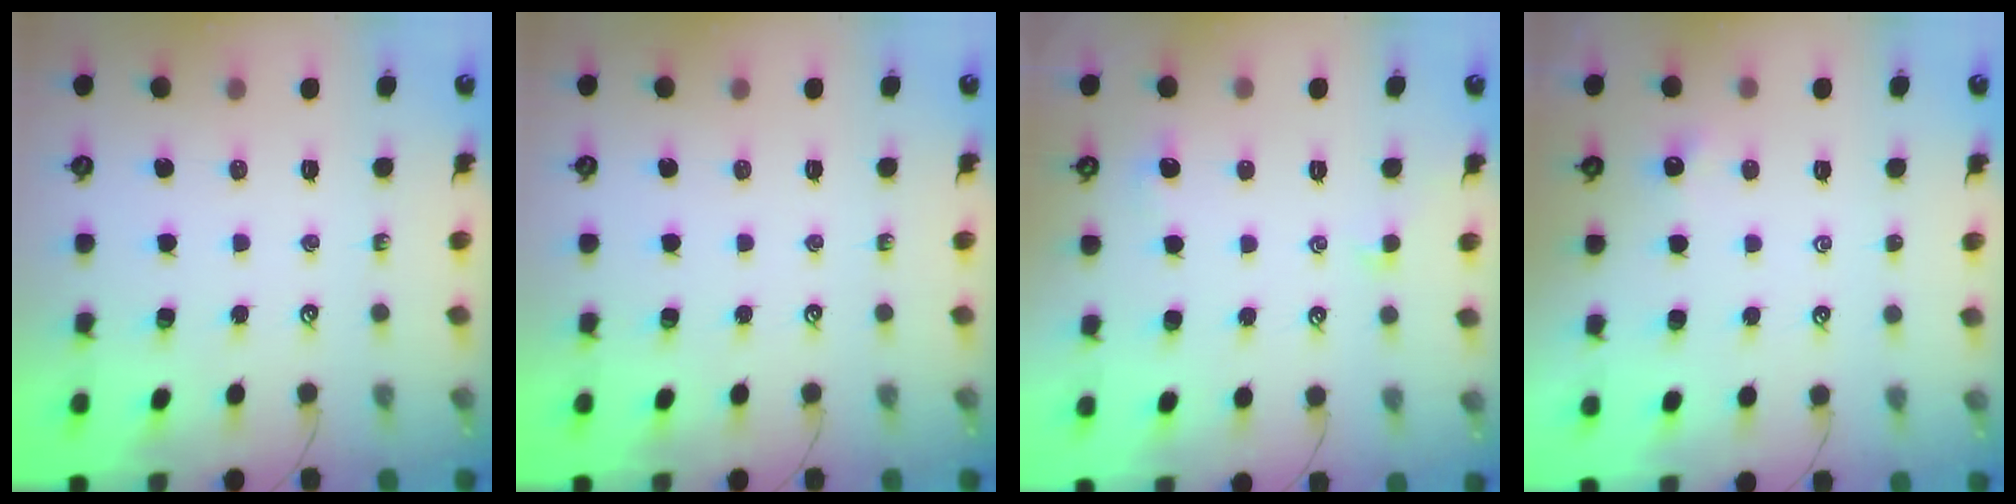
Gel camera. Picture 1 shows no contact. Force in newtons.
{"total": 0.0}
{"total": 1.0, "press": 0.9, "slide": 0.6}
{"total": 0.5, "press": 0.4, "slide": 0.3}